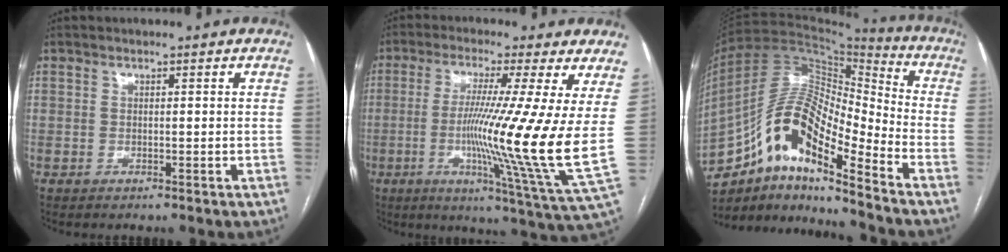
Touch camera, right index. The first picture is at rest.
{"total": 16.8, "force": [0.3, -1.9, 16.7], "torque": [-0.263, -0.033, -0.005]}
{"total": 16.5, "force": [-9.8, 4.1, 12.6], "torque": [-0.229, 0.037, -0.167]}